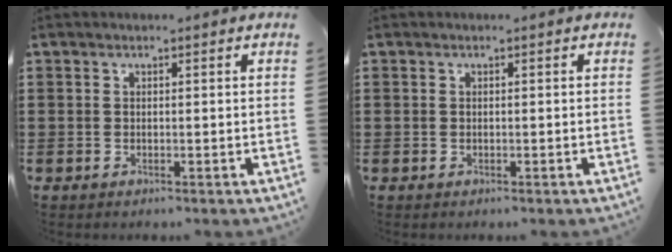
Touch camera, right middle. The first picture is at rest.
{"total": 0.0}